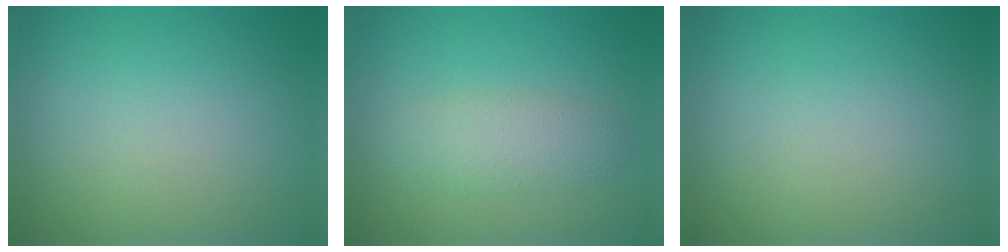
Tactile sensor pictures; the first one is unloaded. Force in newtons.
{"total": 2.6, "press": 2.6, "slide": 0.0}
{"total": 0.0}